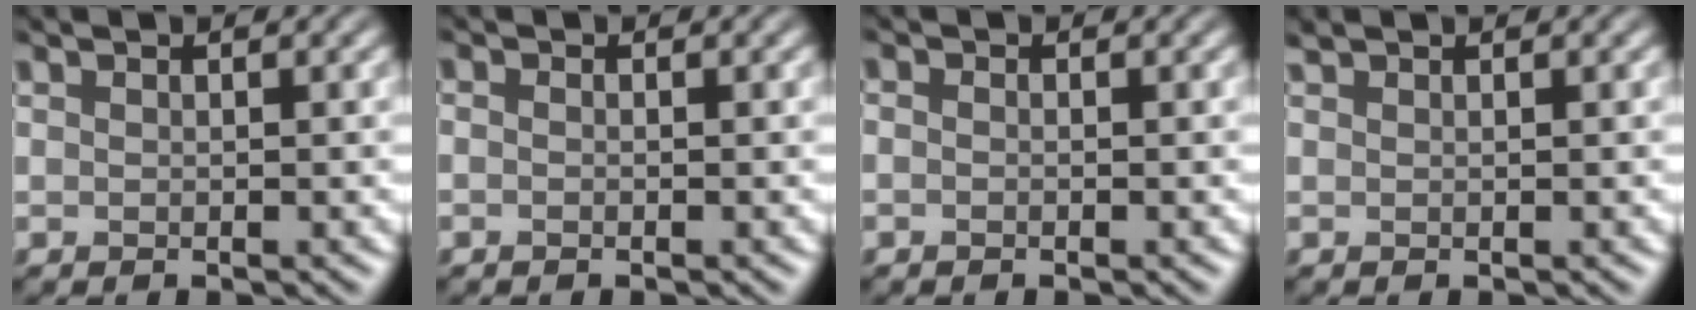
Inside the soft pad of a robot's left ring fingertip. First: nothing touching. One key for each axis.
{"total": 0.5, "fx": -0.4, "fy": 0.3, "fz": 0.1, "tx": 0.000, "ty": -0.001, "tz": -0.012}
{"total": 0.7, "fx": -0.3, "fy": 0.6, "fz": 0.3, "tx": -0.003, "ty": 0.001, "tz": -0.016}
{"total": 0.6, "fx": 0.6, "fy": 0.1, "fz": 0.2, "tx": -0.003, "ty": 0.006, "tz": 0.011}